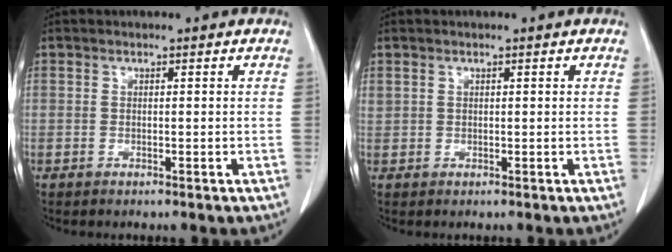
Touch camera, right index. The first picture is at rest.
{"total": 0.8, "force": [0.5, 0.6, 0.1], "torque": [0.002, 0.014, 0.011]}